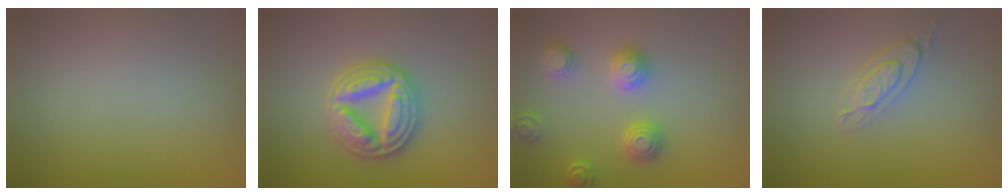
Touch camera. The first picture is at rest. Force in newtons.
{"total": 4.5, "press": 4.4, "slide": 0.7}
{"total": 3.5, "press": 3.4, "slide": 0.8}
{"total": 2.1, "press": 1.9, "slide": 0.9}